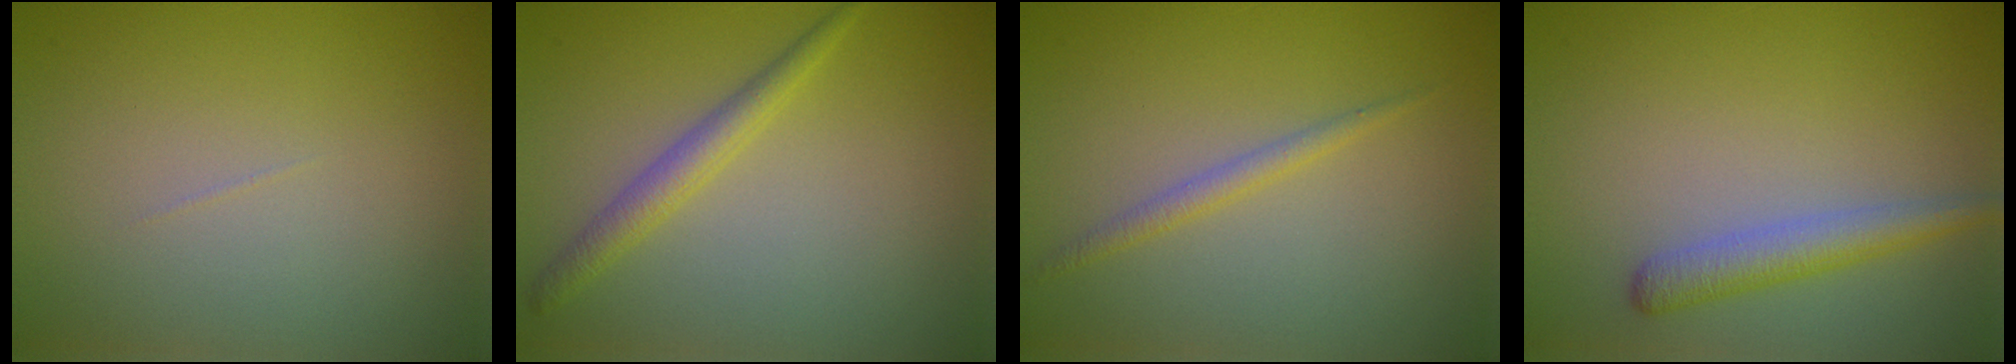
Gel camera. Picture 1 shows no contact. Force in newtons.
{"total": 2.2, "press": 2.2, "slide": 0.1}
{"total": 1.4, "press": 1.4, "slide": 0.1}
{"total": 2.8, "press": 2.8, "slide": 0.2}